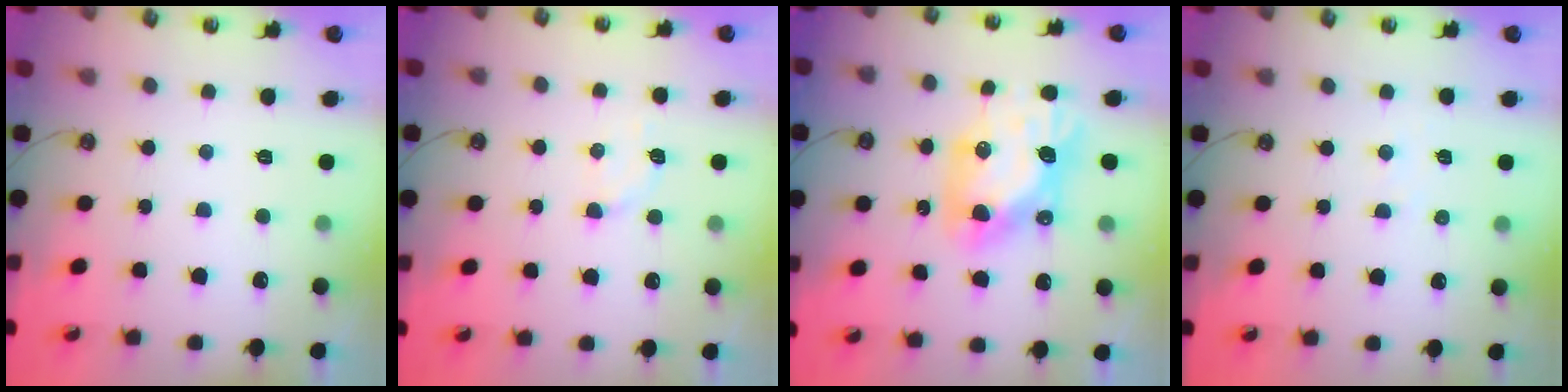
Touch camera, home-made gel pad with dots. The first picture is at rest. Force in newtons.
{"total": 3.0, "press": 2.8, "slide": 1.1}
{"total": 10.6, "press": 10.6, "slide": 1.1}
{"total": 4.0, "press": 4.0, "slide": 0.5}